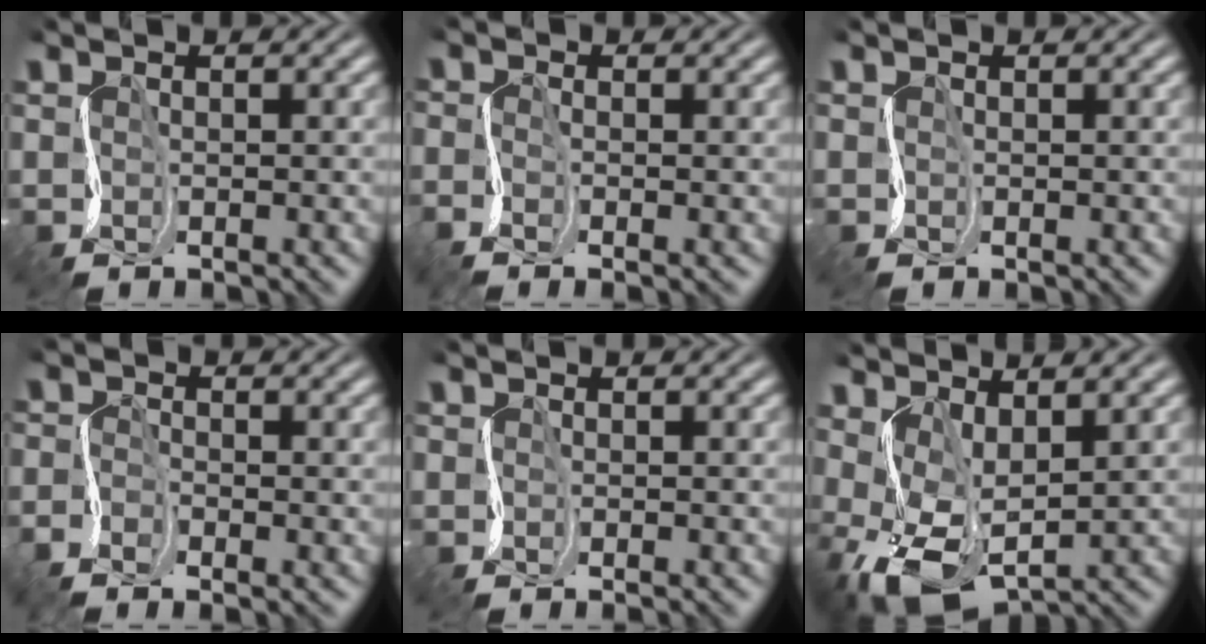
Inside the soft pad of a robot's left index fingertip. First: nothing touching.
{"total": 1.5, "force": [-0.8, 0.4, 1.2], "torque": [-0.026, -0.002, -0.019]}
{"total": 0.0}
{"total": 2.0, "force": [-1.5, 0.7, 1.1], "torque": [-0.022, 0.000, -0.042]}
{"total": 0.6, "force": [-0.6, -0.1, -0.1], "torque": [0.003, -0.006, -0.016]}
{"total": 6.2, "force": [0.7, 3.1, 5.4], "torque": [-0.127, -0.006, 0.014]}